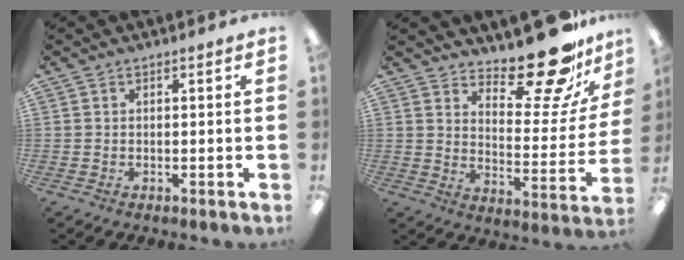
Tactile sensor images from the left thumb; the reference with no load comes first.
{"total": 20.3, "force": [16.2, 6.9, 10.1], "torque": [-0.128, -0.126, 0.268]}